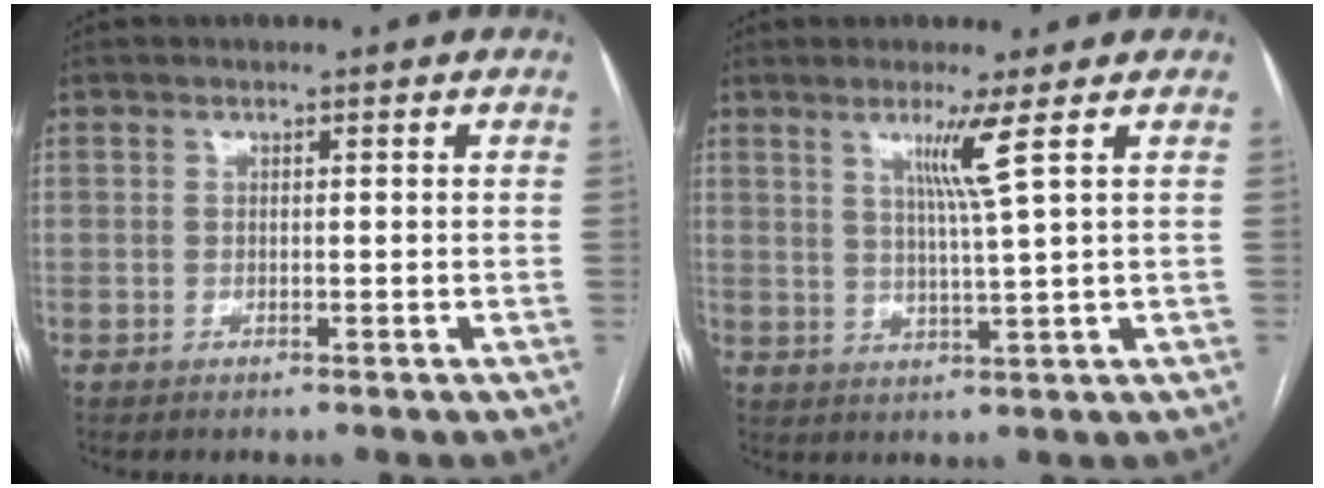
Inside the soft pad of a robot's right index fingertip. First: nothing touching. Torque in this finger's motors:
{"motor_torque": [0.33, 0.31, 0.13, 0.08]}